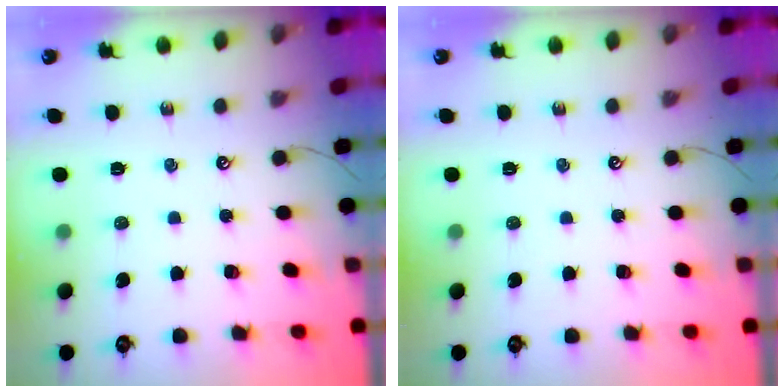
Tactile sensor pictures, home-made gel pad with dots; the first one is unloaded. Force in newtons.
{"total": 0.0}